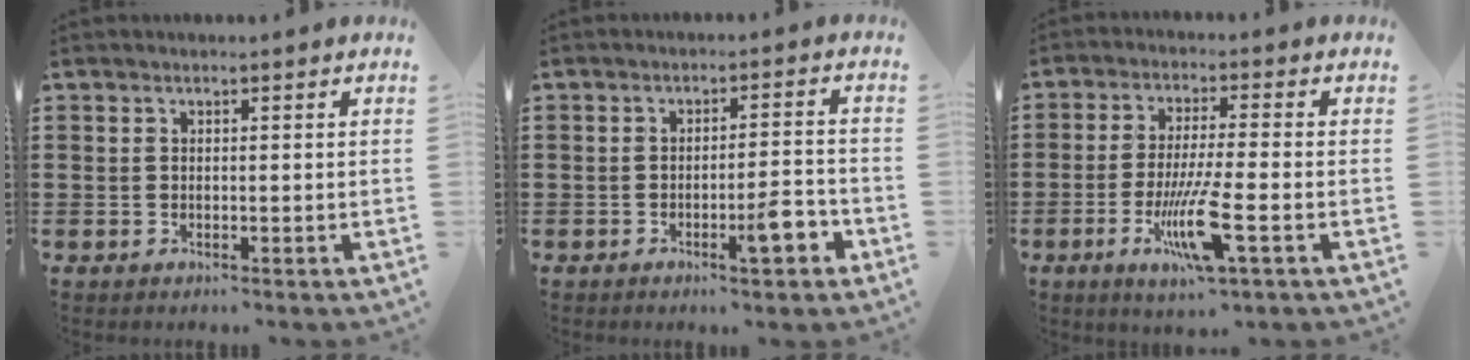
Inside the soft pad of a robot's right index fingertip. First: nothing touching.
{"total": 5.7, "force": [-2.6, 1.0, 4.9], "torque": [-0.069, -0.003, -0.044]}
{"total": 10.0, "force": [-3.7, 1.3, 9.2], "torque": [-0.187, -0.018, -0.070]}